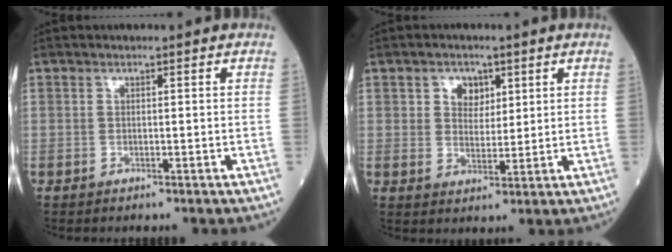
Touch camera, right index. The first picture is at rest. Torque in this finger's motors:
{"motor_torque": [0.24, 0.10, 0.05, 0.03]}